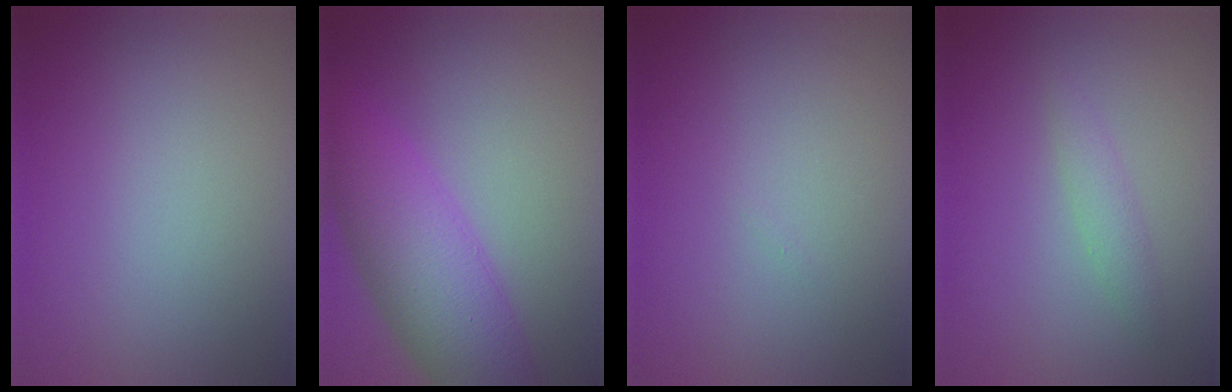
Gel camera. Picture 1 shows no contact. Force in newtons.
{"total": 7.5, "press": 7.5, "slide": 0.1}
{"total": 0.0}
{"total": 1.3, "press": 1.3, "slide": 0.0}